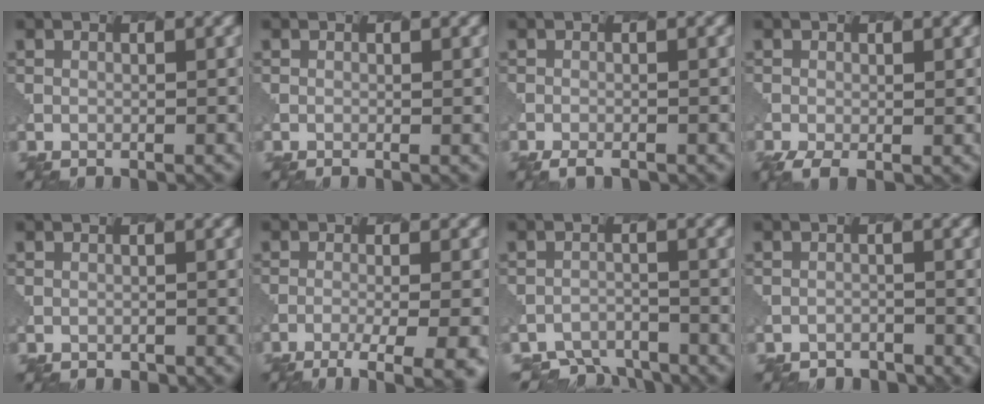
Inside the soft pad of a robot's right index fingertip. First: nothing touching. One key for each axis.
{"total": 0.8, "fx": 0.0, "fy": 0.2, "fz": 0.8, "tx": -0.008, "ty": -0.003, "tz": 0.002}
{"total": 2.2, "fx": -1.8, "fy": 0.6, "fz": 1.1, "tx": -0.017, "ty": -0.002, "tz": -0.027}
{"total": 2.8, "fx": -1.1, "fy": 1.1, "fz": 2.3, "tx": -0.040, "ty": -0.005, "tz": -0.019}
{"total": 0.7, "fx": -0.5, "fy": 0.5, "fz": -0.1, "tx": 0.000, "ty": -0.003, "tz": -0.004}
{"total": 7.6, "fx": -4.5, "fy": 2.4, "fz": 5.7, "tx": -0.068, "ty": -0.012, "tz": -0.049}
{"total": 4.4, "fx": -4.2, "fy": 1.2, "fz": 0.1, "tx": 0.004, "ty": -0.007, "tz": -0.066}
{"total": 1.6, "fx": -1.5, "fy": 0.6, "fz": -0.3, "tx": 0.007, "ty": 0.004, "tz": -0.020}